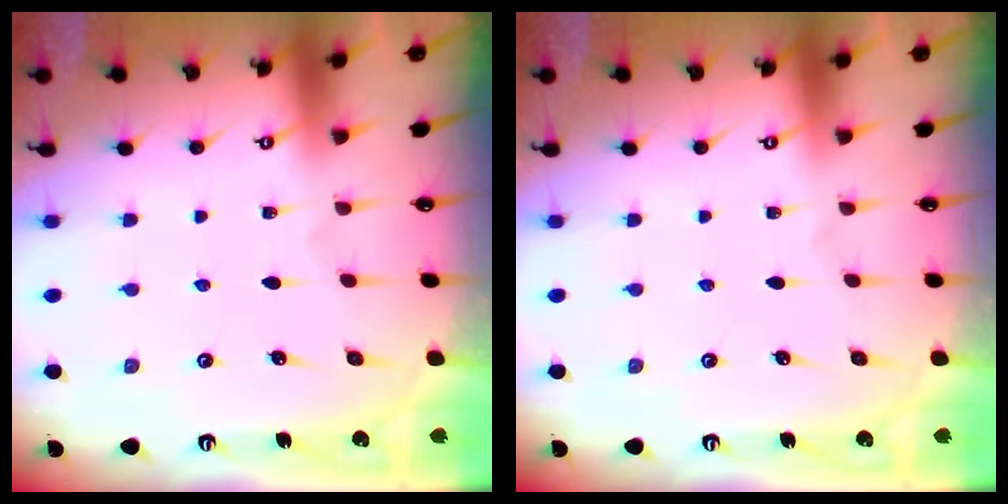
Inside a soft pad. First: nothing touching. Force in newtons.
{"total": 0.0}